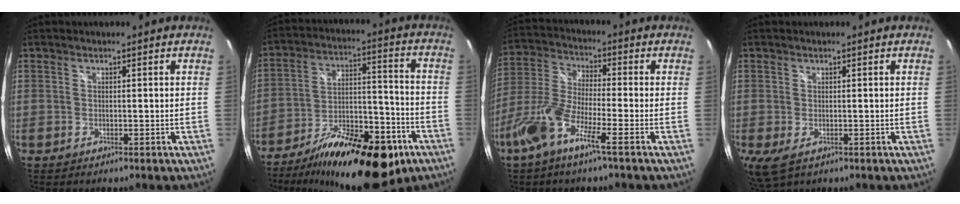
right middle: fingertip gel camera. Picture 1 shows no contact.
{"total": 23.1, "force": [-14.3, 8.9, 15.9], "torque": [-0.258, -0.010, -0.216]}
{"total": 10.6, "force": [-5.9, 1.1, 8.7], "torque": [-0.187, -0.007, -0.122]}
{"total": 0.0}